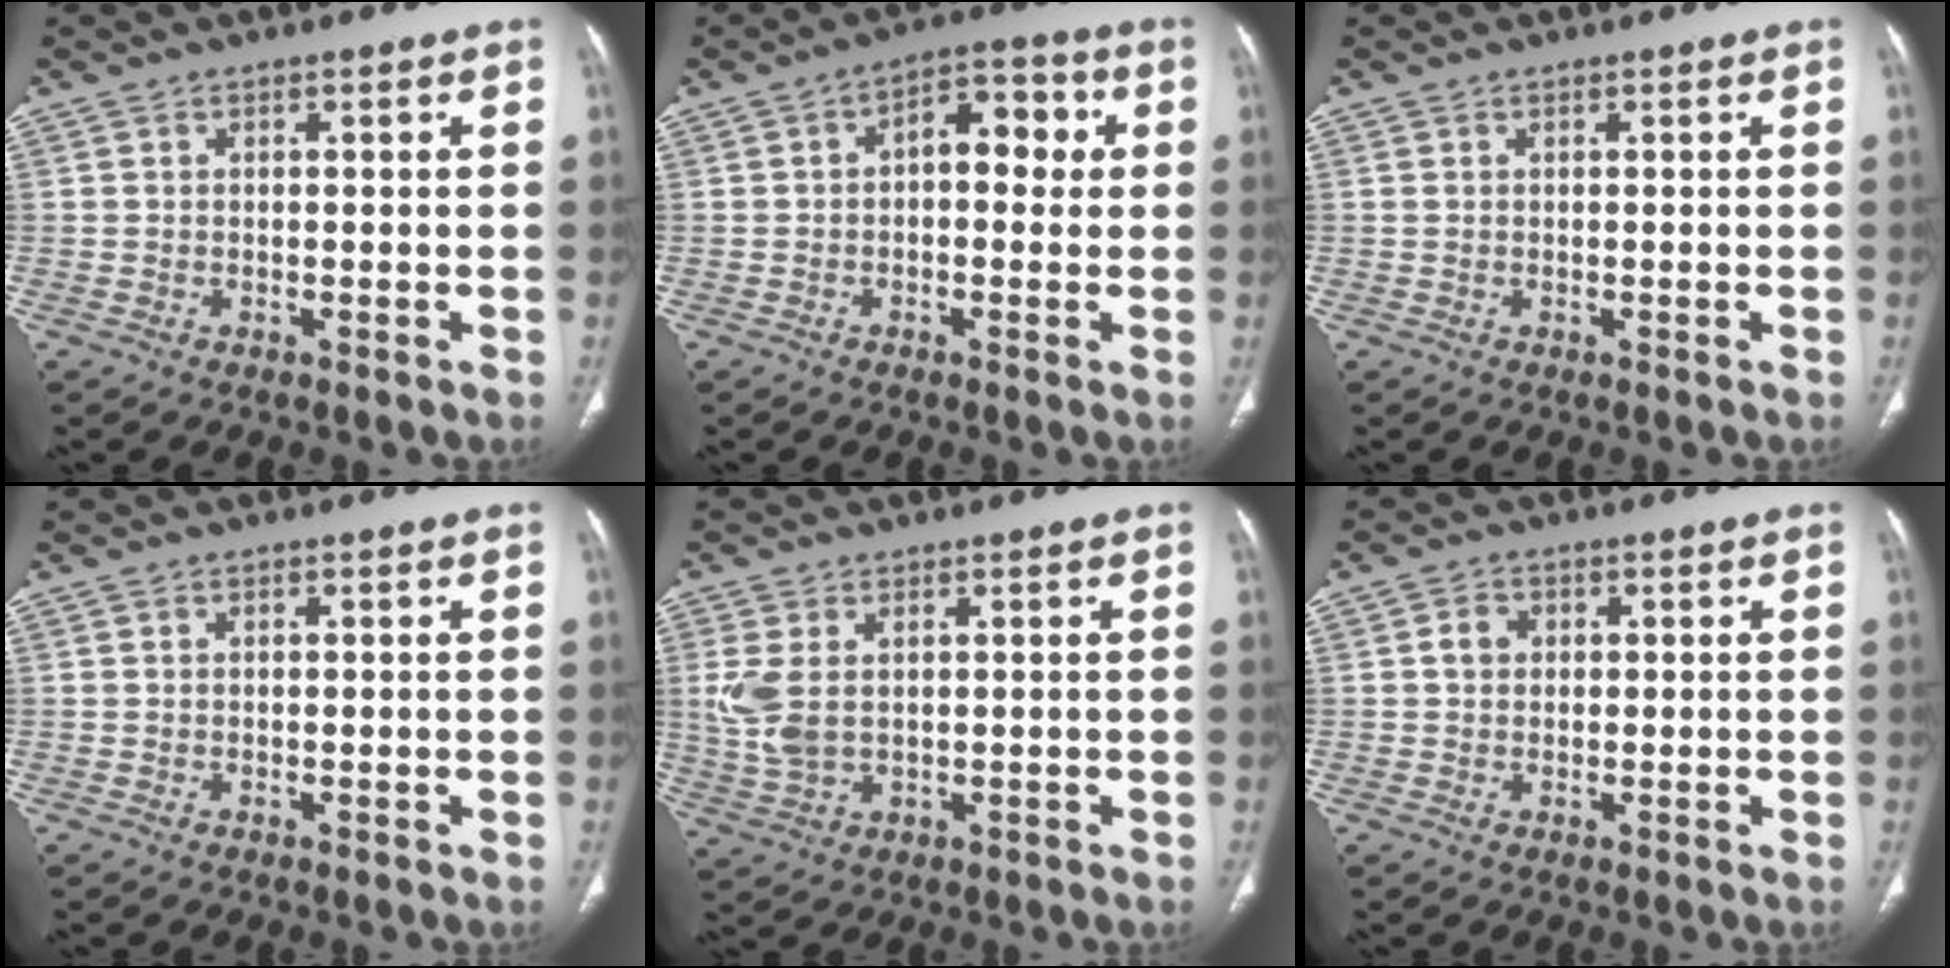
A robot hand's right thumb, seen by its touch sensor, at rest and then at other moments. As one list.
[{"total": 7.9, "force": [0.9, 4.6, 6.4], "torque": [-0.057, 0.025, 0.003]}, {"total": 0.0}, {"total": 0.0}, {"total": 6.4, "force": [1.0, 3.8, 5.0], "torque": [-0.130, 0.000, 0.031]}, {"total": 2.5, "force": [0.4, 2.1, 1.3], "torque": [-0.015, 0.005, 0.006]}]